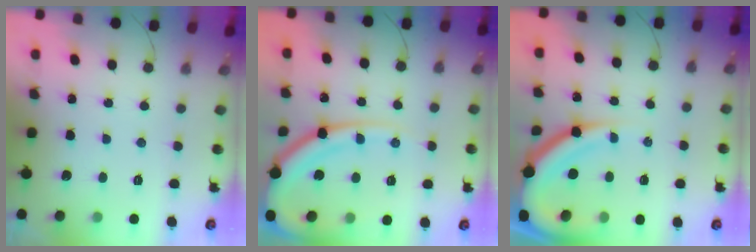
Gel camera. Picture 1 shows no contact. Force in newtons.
{"total": 15.4, "press": 15.3, "slide": 1.7}
{"total": 16.0, "press": 16.0, "slide": 1.5}